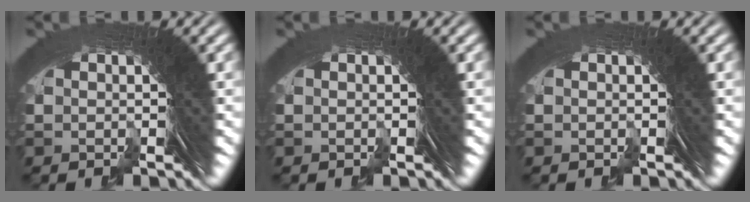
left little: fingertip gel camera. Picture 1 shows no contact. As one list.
[{"total": 0.0}, {"total": 0.0}]